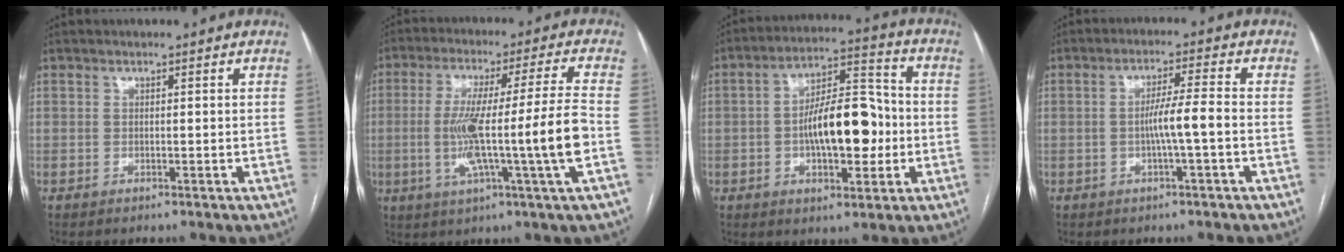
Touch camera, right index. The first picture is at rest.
{"total": 15.4, "force": [-2.6, -1.5, 15.0], "torque": [-0.270, -0.002, -0.048]}
{"total": 13.3, "force": [-1.7, 5.1, 12.2], "torque": [-0.206, 0.025, -0.024]}
{"total": 5.0, "force": [-1.1, -0.4, 4.8], "torque": [-0.086, 0.008, -0.019]}